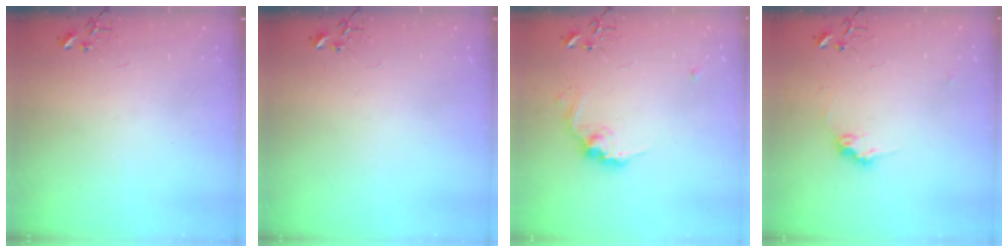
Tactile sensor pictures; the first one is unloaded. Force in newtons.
{"total": 0.0}
{"total": 11.1, "press": 11.1, "slide": 0.5}
{"total": 8.9, "press": 8.9, "slide": 0.5}